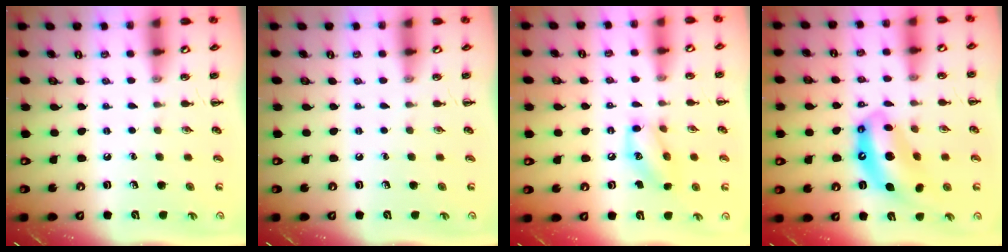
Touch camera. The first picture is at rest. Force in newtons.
{"total": 0.0}
{"total": 11.1, "press": 11.0, "slide": 1.4}
{"total": 12.4, "press": 11.9, "slide": 3.5}